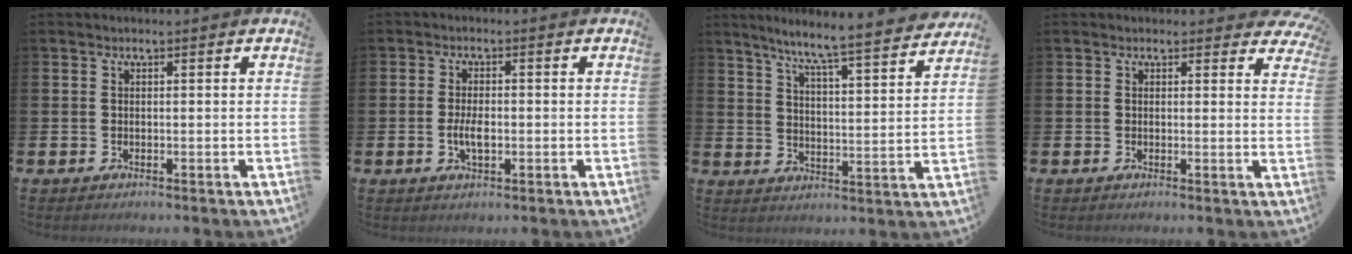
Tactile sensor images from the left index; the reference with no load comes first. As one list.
[{"total": 3.1, "force": [-0.4, 1.3, 2.7], "torque": [-0.035, -0.005, -0.011]}, {"total": 7.5, "force": [7.0, -0.4, 2.8], "torque": [-0.076, -0.053, 0.116]}, {"total": 1.5, "force": [1.3, 0.7, 0.2], "torque": [0.003, -0.001, 0.021]}]